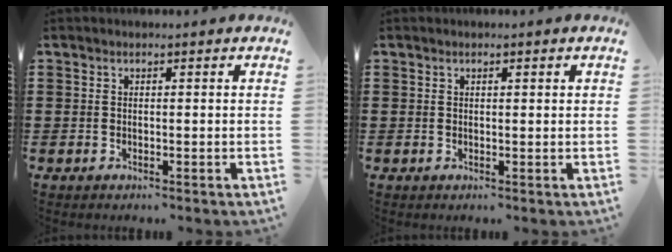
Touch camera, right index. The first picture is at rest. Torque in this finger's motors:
{"motor_torque": [-0.11, 0.27, 0.00, -0.01]}